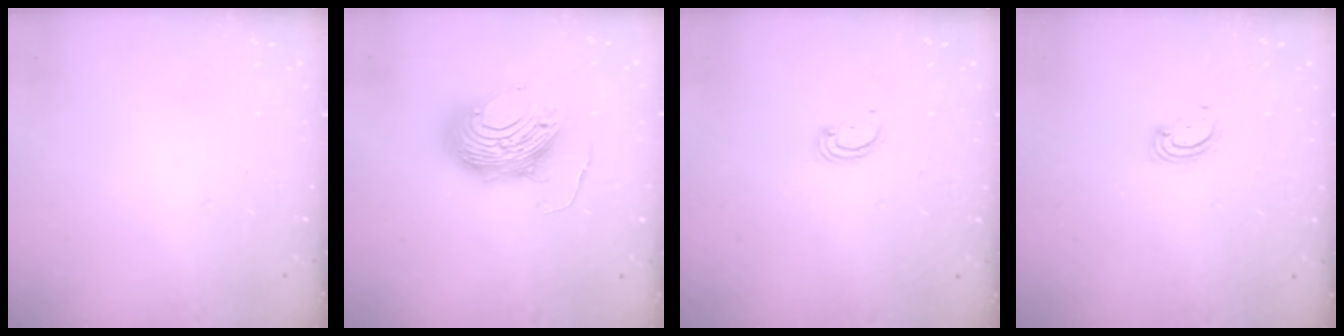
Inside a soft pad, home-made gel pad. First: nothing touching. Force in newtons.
{"total": 13.0, "press": 12.9, "slide": 1.4}
{"total": 2.1, "press": 2.1, "slide": 0.2}
{"total": 2.6, "press": 2.6, "slide": 0.1}